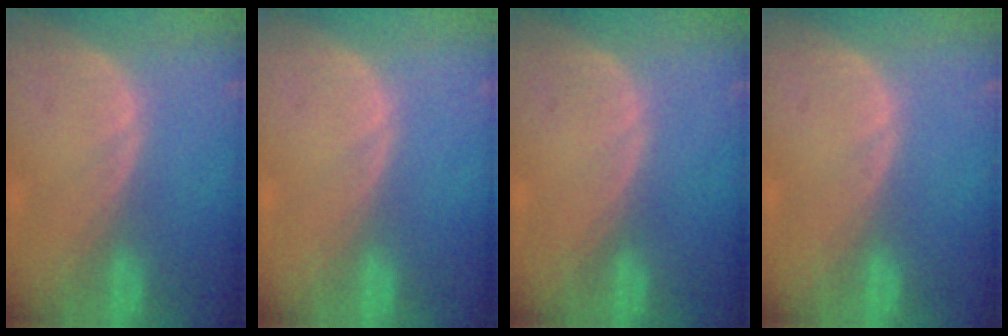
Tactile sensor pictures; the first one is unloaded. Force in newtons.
{"total": 0.0}
{"total": 0.0}
{"total": 0.0}